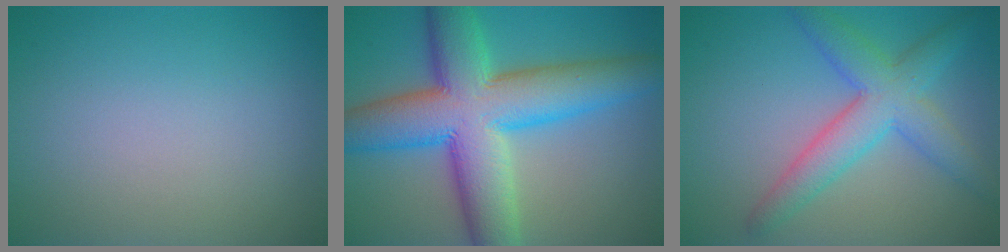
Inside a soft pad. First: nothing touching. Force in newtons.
{"total": 12.3, "press": 12.3, "slide": 0.4}
{"total": 5.6, "press": 5.6, "slide": 0.1}